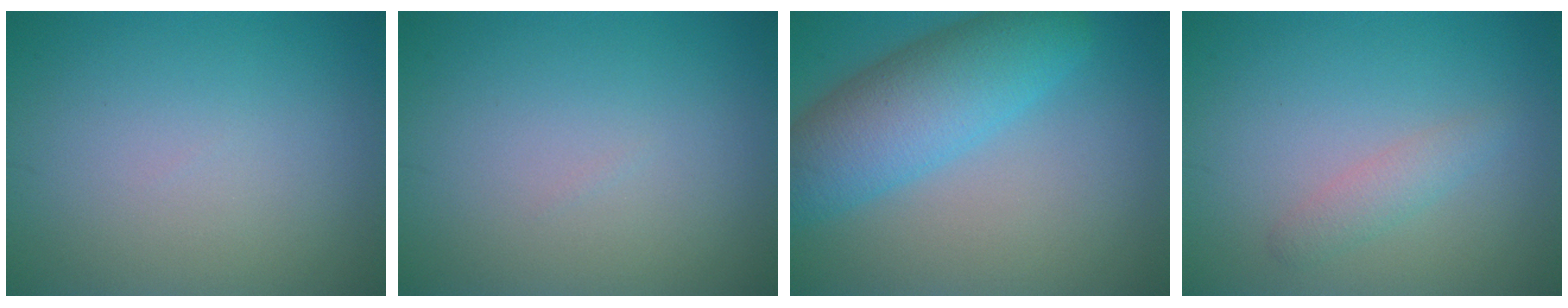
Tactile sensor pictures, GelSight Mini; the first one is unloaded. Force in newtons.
{"total": 0.0}
{"total": 7.6, "press": 7.6, "slide": 0.2}
{"total": 1.6, "press": 1.6, "slide": 0.1}